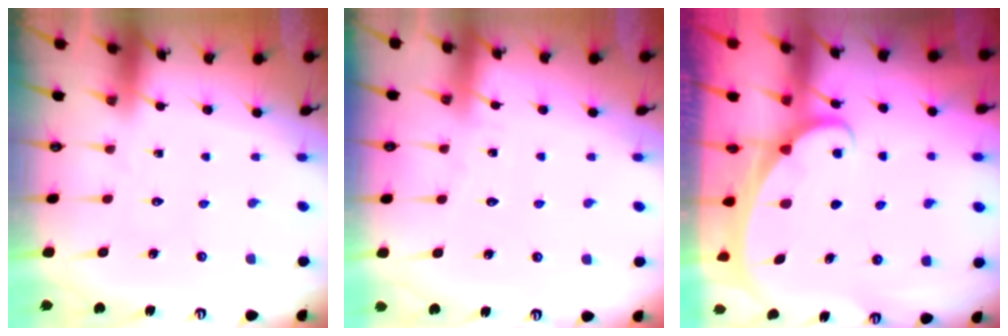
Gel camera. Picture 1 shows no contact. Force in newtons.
{"total": 3.5, "press": 3.5, "slide": 0.3}
{"total": 1.9, "press": 1.9, "slide": 0.3}